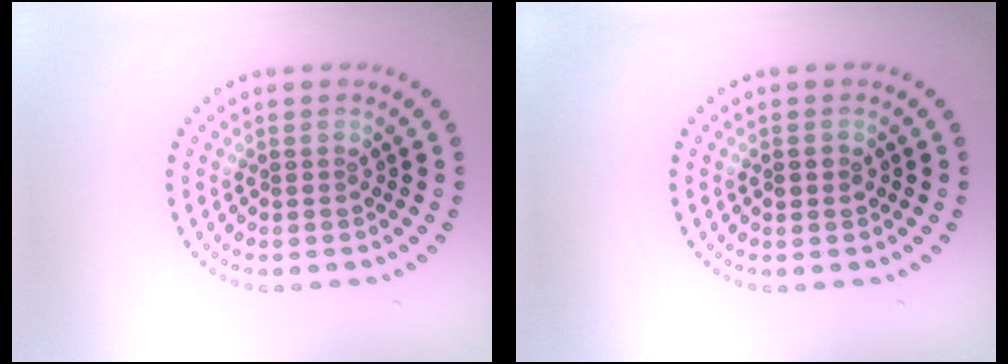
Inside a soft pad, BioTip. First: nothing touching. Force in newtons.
{"total": 1.1, "press": 1.1, "slide": 0.1}